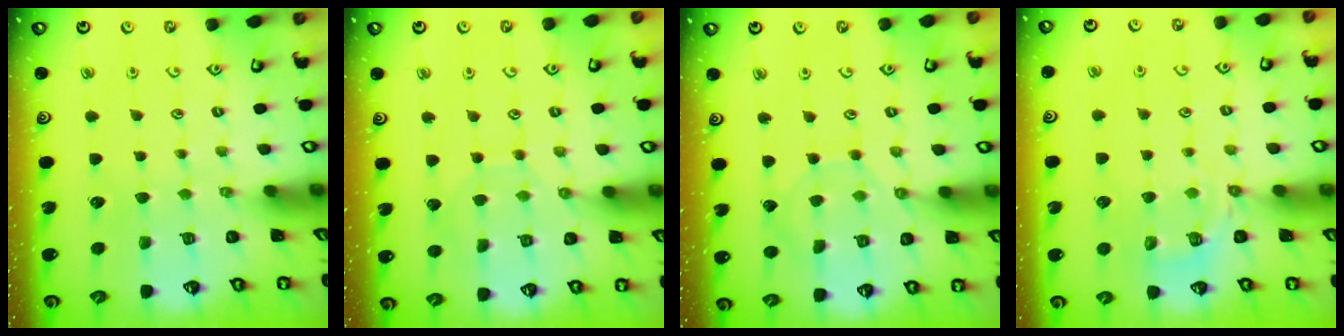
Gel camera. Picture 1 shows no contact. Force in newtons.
{"total": 4.7, "press": 4.7, "slide": 0.3}
{"total": 7.0, "press": 7.0, "slide": 0.8}
{"total": 4.8, "press": 4.3, "slide": 2.2}